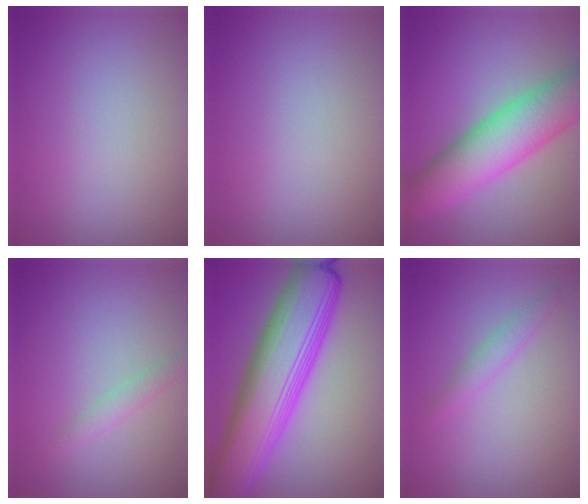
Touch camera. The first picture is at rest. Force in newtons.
{"total": 0.0}
{"total": 9.4, "press": 9.4, "slide": 0.2}
{"total": 1.4, "press": 1.4, "slide": 0.0}
{"total": 11.6, "press": 11.6, "slide": 0.2}
{"total": 1.4, "press": 1.4, "slide": 0.1}